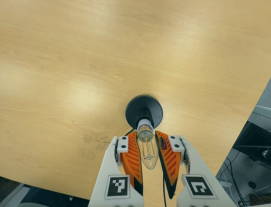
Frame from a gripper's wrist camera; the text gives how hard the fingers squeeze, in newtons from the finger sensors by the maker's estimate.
{"total": 21.0, "left": 22.8, "right": 19.3}